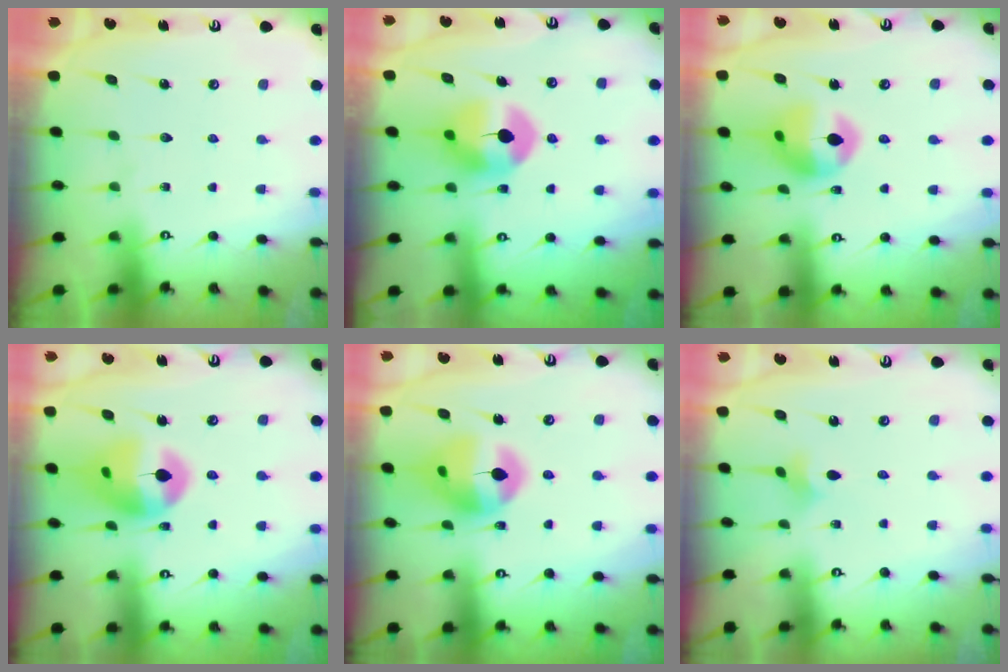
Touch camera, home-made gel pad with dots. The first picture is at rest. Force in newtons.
{"total": 8.5, "press": 8.5, "slide": 1.0}
{"total": 13.2, "press": 13.2, "slide": 1.6}
{"total": 14.3, "press": 14.1, "slide": 1.9}
{"total": 13.8, "press": 13.6, "slide": 2.0}
{"total": 2.1, "press": 2.0, "slide": 0.6}